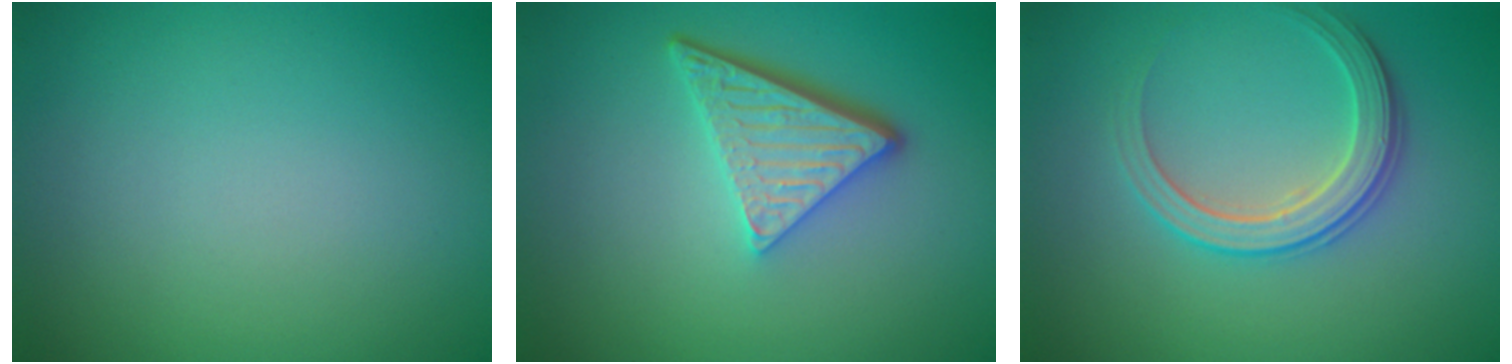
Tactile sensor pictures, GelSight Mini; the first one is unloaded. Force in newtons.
{"total": 4.8, "press": 3.5, "slide": 3.4}
{"total": 3.0, "press": 2.9, "slide": 0.3}